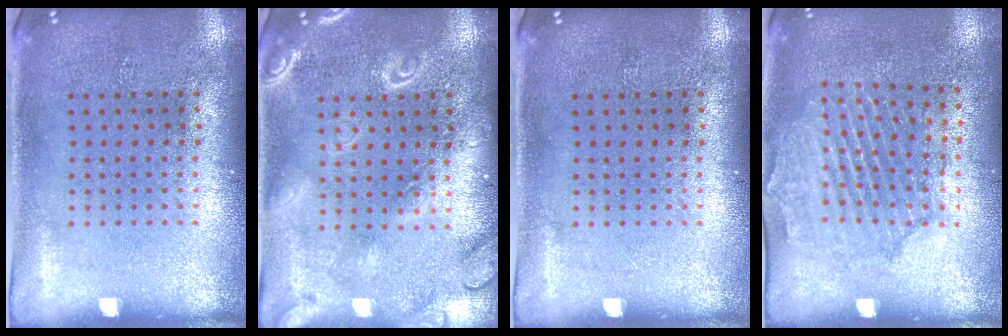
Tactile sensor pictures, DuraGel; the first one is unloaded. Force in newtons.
{"total": 3.7, "press": 3.6, "slide": 0.5}
{"total": 0.0}
{"total": 1.6, "press": 1.6, "slide": 0.3}